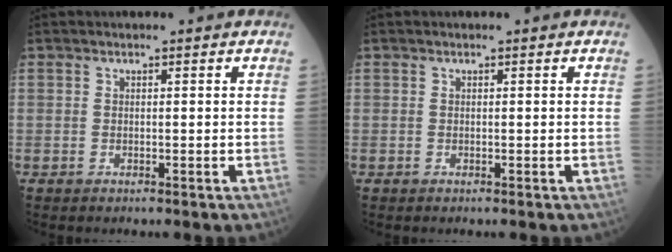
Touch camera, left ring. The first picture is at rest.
{"total": 0.0}